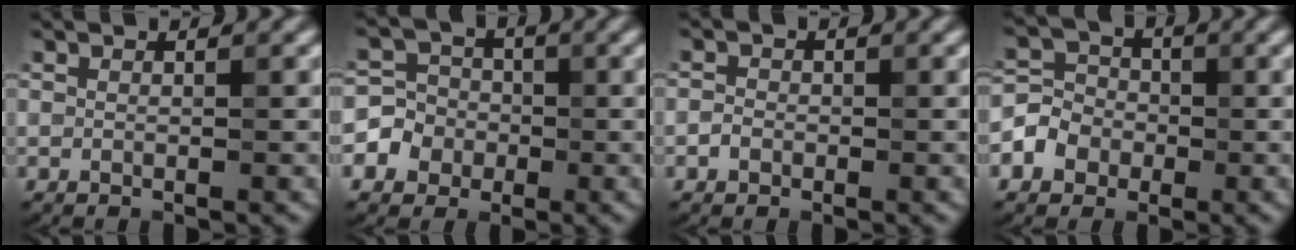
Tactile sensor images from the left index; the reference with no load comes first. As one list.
[{"total": 4.0, "force": [-1.2, 3.7, 0.6], "torque": [0.018, 0.007, -0.036]}, {"total": 1.1, "force": [-0.5, 0.9, 0.3], "torque": [-0.003, -0.001, -0.013]}, {"total": 3.3, "force": [-1.2, 3.0, 0.9], "torque": [-0.006, 0.006, -0.029]}]